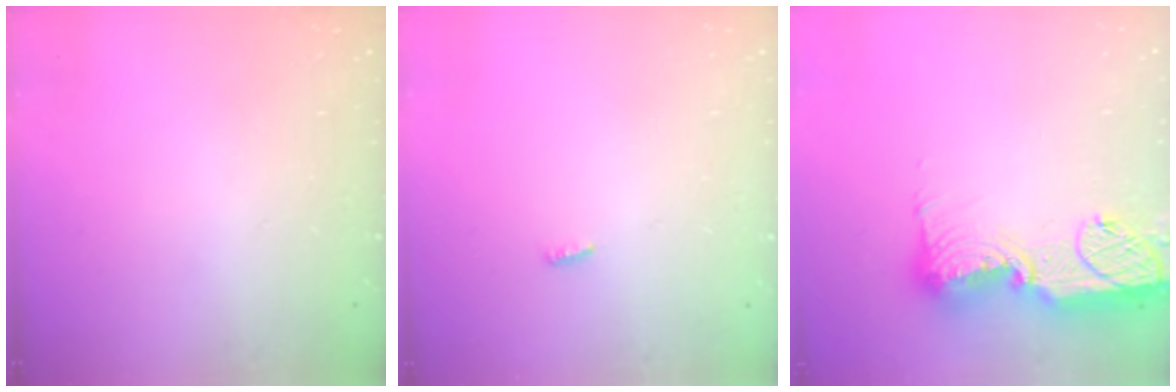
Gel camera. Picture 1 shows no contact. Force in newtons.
{"total": 3.0, "press": 2.9, "slide": 0.8}
{"total": 17.3, "press": 17.2, "slide": 1.5}